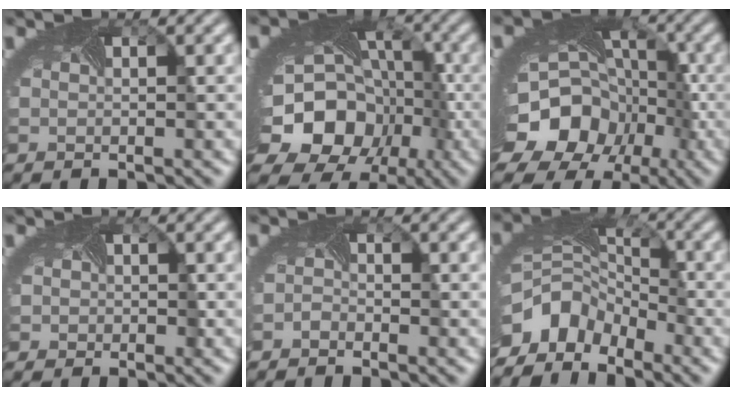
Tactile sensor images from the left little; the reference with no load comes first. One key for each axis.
{"total": 16.7, "fx": -4.9, "fy": 13.6, "fz": 8.5, "tx": -0.146, "ty": -0.036, "tz": -0.083}
{"total": 16.8, "fx": -6.5, "fy": 13.5, "fz": 7.6, "tx": -0.137, "ty": -0.046, "tz": -0.106}
{"total": 2.2, "fx": 0.0, "fy": 2.0, "fz": 1.0, "tx": -0.004, "ty": 0.003, "tz": -0.002}
{"total": 0.8, "fx": -0.8, "fy": 0.1, "fz": -0.1, "tx": -0.006, "ty": -0.001, "tz": -0.016}
{"total": 7.6, "fx": -5.0, "fy": 4.8, "fz": 3.0, "tx": -0.067, "ty": -0.017, "tz": -0.090}